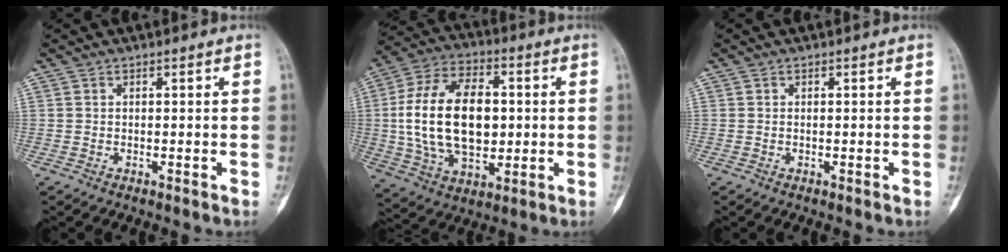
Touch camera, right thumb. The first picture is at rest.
{"total": 20.9, "force": [1.0, 12.6, 16.7], "torque": [-0.295, 0.007, 0.023]}
{"total": 0.0}